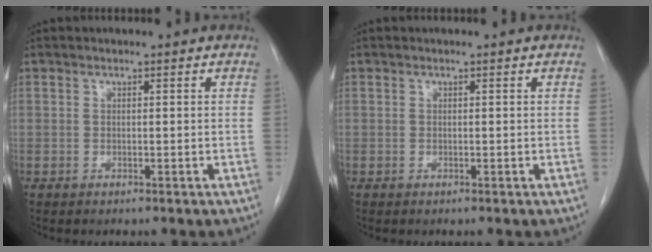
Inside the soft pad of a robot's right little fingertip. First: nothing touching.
{"total": 0.0}